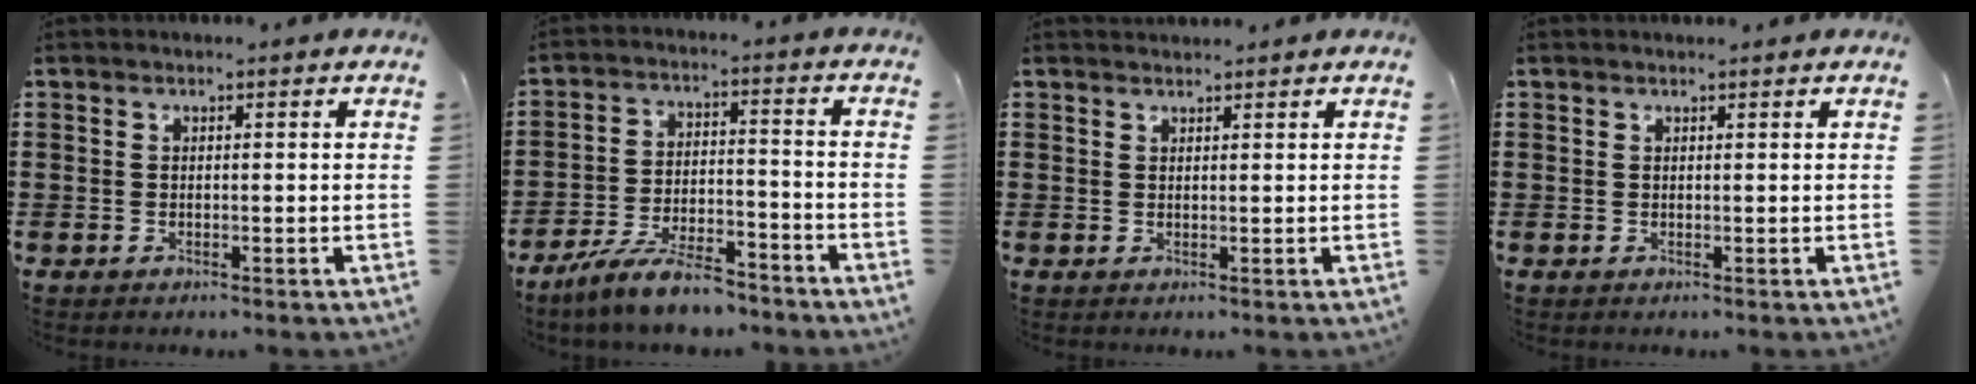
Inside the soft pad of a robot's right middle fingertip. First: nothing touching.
{"total": 9.0, "force": [-7.7, 1.7, 4.3], "torque": [-0.090, 0.010, -0.148]}
{"total": 0.9, "force": [0.9, 0.1, 0.0], "torque": [-0.003, 0.000, 0.018]}
{"total": 0.0}